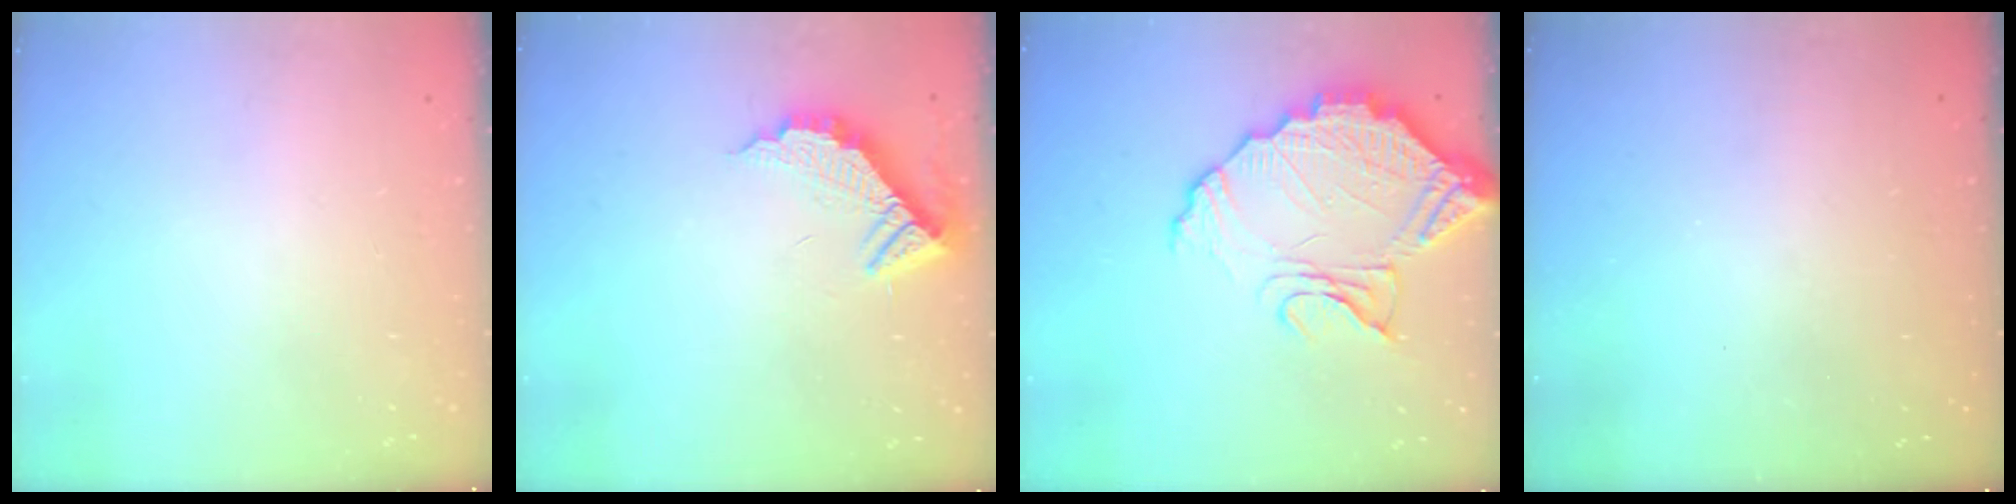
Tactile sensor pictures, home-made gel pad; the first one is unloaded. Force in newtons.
{"total": 10.4, "press": 10.4, "slide": 0.6}
{"total": 13.9, "press": 13.9, "slide": 1.2}
{"total": 2.9, "press": 2.9, "slide": 0.3}